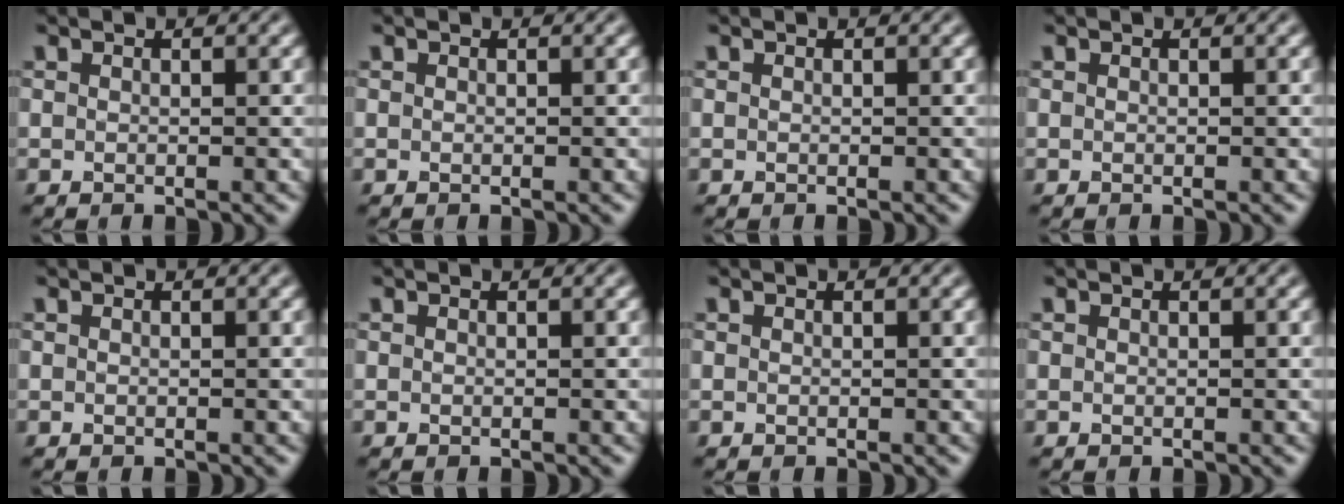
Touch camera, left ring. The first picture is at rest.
{"total": 0.0}
{"total": 0.0}
{"total": 0.0}
{"total": 0.0}
{"total": 0.0}
{"total": 0.0}
{"total": 0.0}